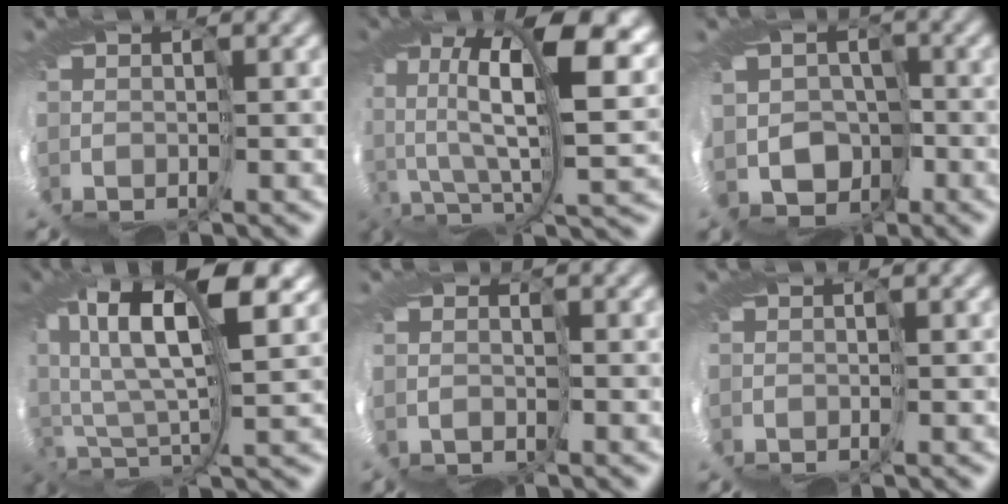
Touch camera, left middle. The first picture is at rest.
{"total": 11.5, "force": [4.5, 4.0, 9.8], "torque": [-0.204, -0.003, 0.091]}
{"total": 4.1, "force": [-0.6, 4.0, 0.8], "torque": [-0.001, 0.007, -0.044]}
{"total": 12.6, "force": [7.8, 3.5, 9.3], "torque": [-0.202, 0.017, 0.136]}
{"total": 1.5, "force": [1.4, 0.0, -0.7], "torque": [0.017, -0.004, 0.026]}
{"total": 0.0}